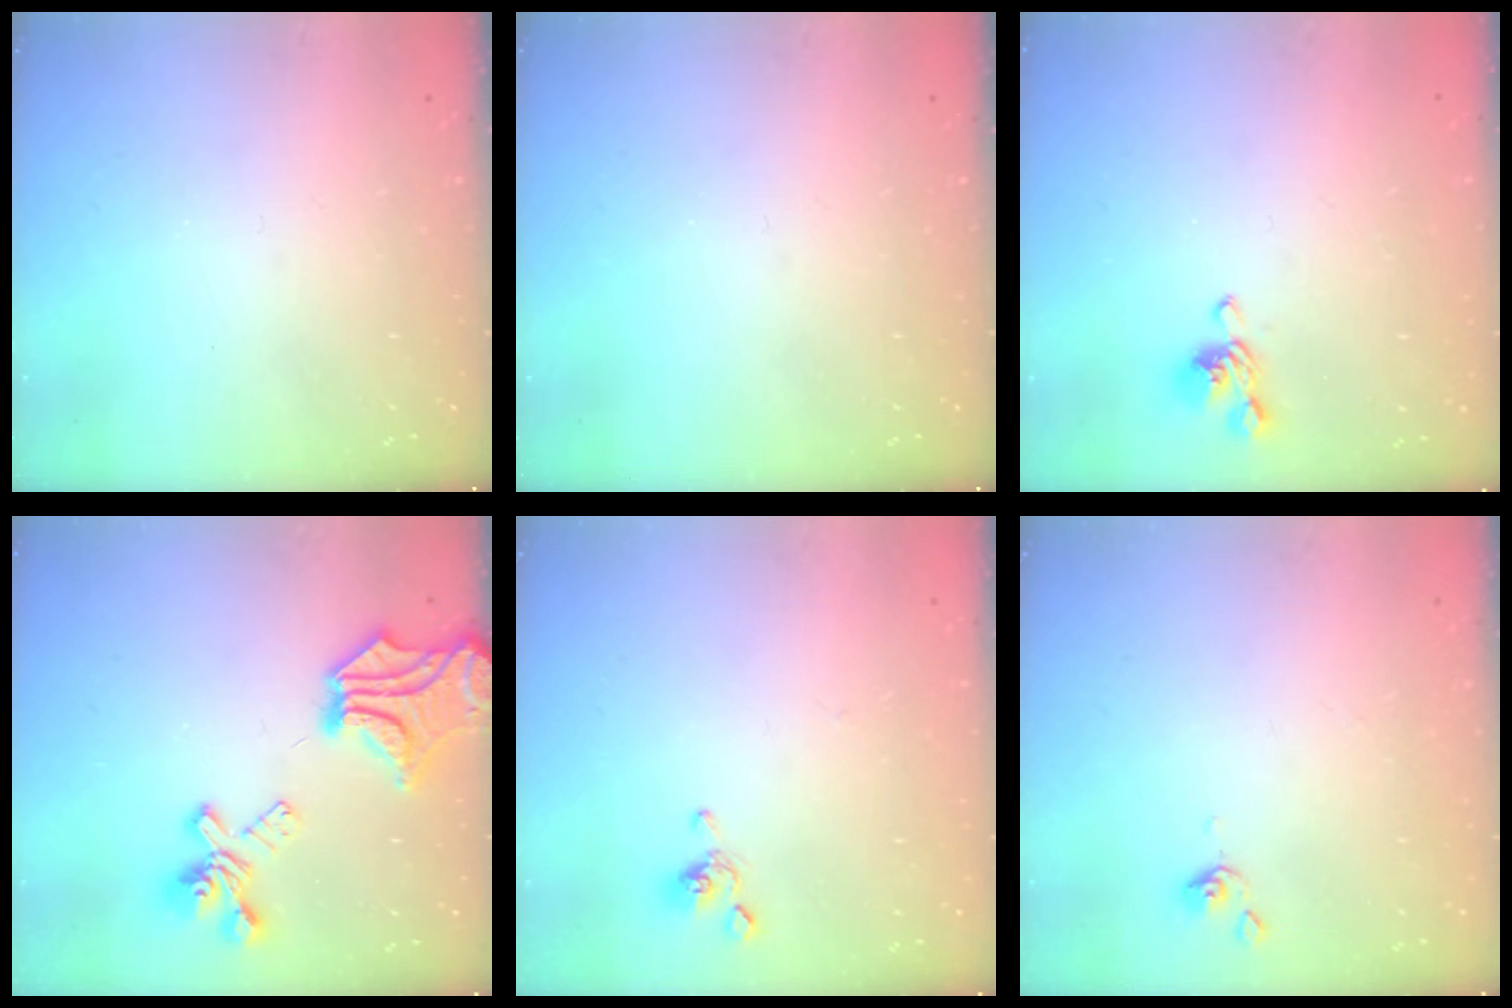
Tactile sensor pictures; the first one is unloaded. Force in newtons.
{"total": 0.0}
{"total": 4.4, "press": 4.3, "slide": 0.5}
{"total": 11.0, "press": 10.4, "slide": 3.4}
{"total": 2.2, "press": 2.0, "slide": 0.8}
{"total": 0.6, "press": 0.5, "slide": 0.2}